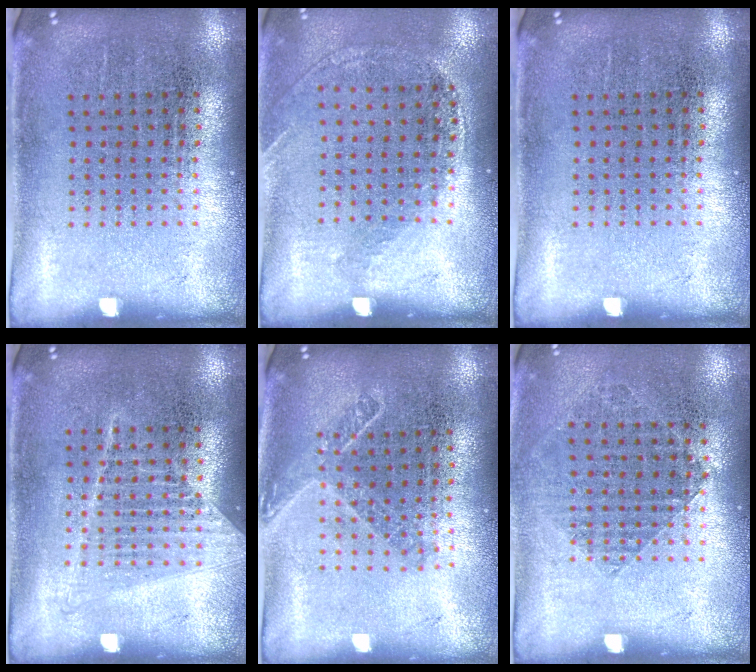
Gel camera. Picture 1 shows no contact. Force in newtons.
{"total": 1.1, "press": 0.9, "slide": 0.7}
{"total": 0.0}
{"total": 1.2, "press": 1.1, "slide": 0.4}
{"total": 1.5, "press": 1.2, "slide": 0.9}
{"total": 0.9, "press": 0.8, "slide": 0.3}